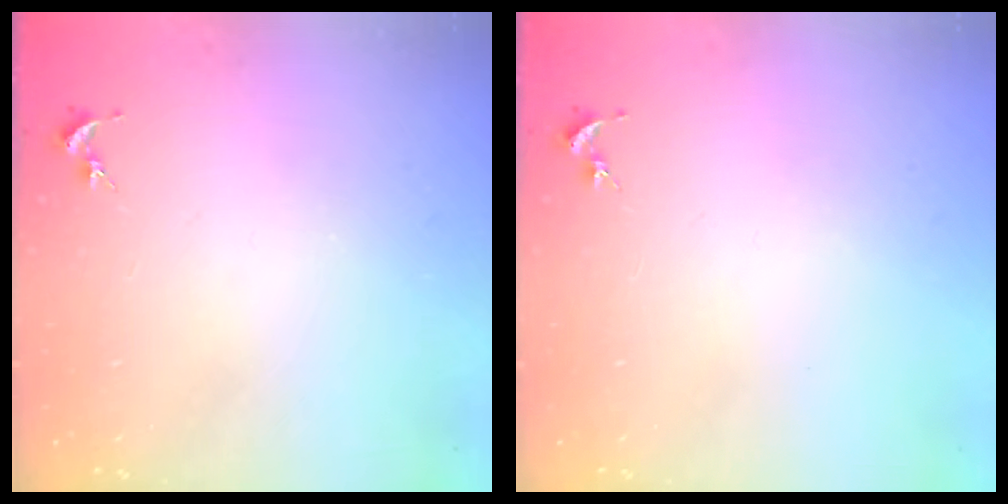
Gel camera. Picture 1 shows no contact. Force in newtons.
{"total": 0.0}